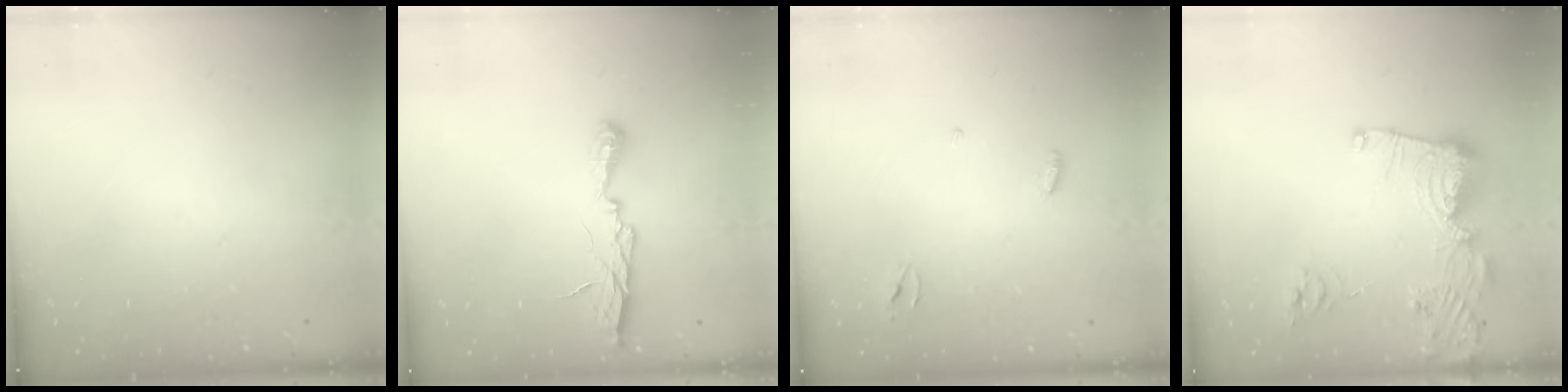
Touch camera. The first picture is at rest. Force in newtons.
{"total": 7.0, "press": 7.0, "slide": 0.7}
{"total": 3.3, "press": 3.3, "slide": 0.3}
{"total": 15.3, "press": 15.2, "slide": 1.7}